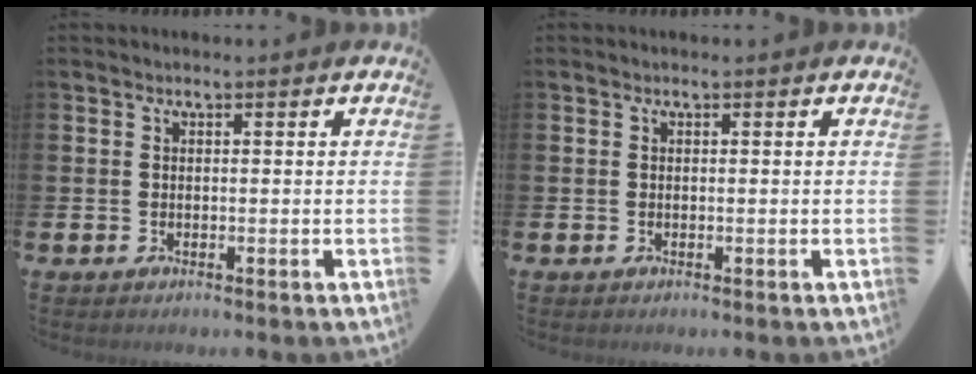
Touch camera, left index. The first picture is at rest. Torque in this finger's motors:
{"motor_torque": [0.00, 0.01, 0.00, 0.00]}